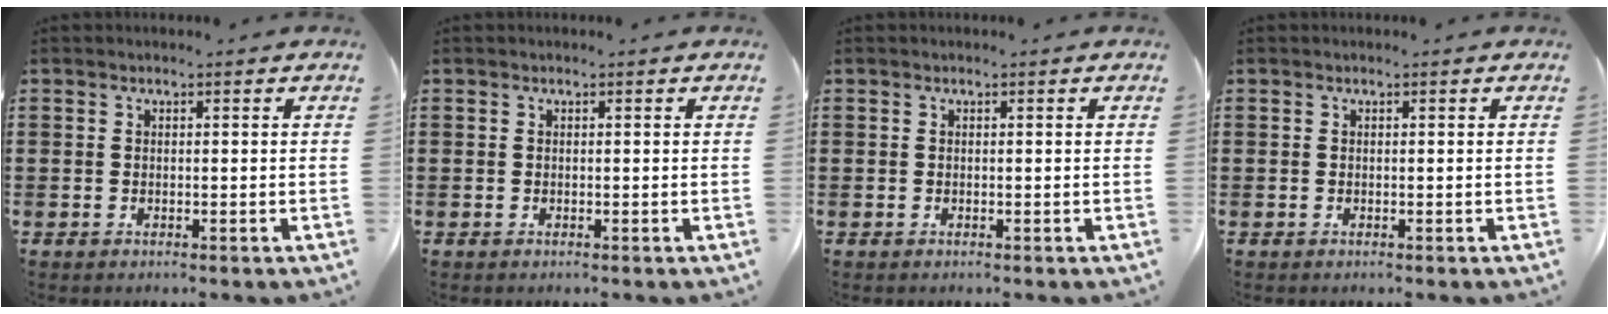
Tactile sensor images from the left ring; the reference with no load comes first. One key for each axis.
{"total": 0.0}
{"total": 0.0}
{"total": 0.0}